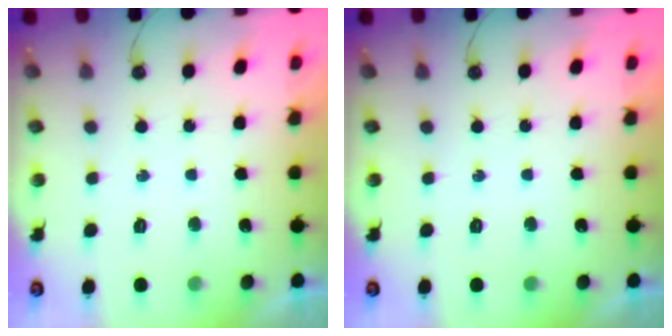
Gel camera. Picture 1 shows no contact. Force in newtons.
{"total": 0.0}